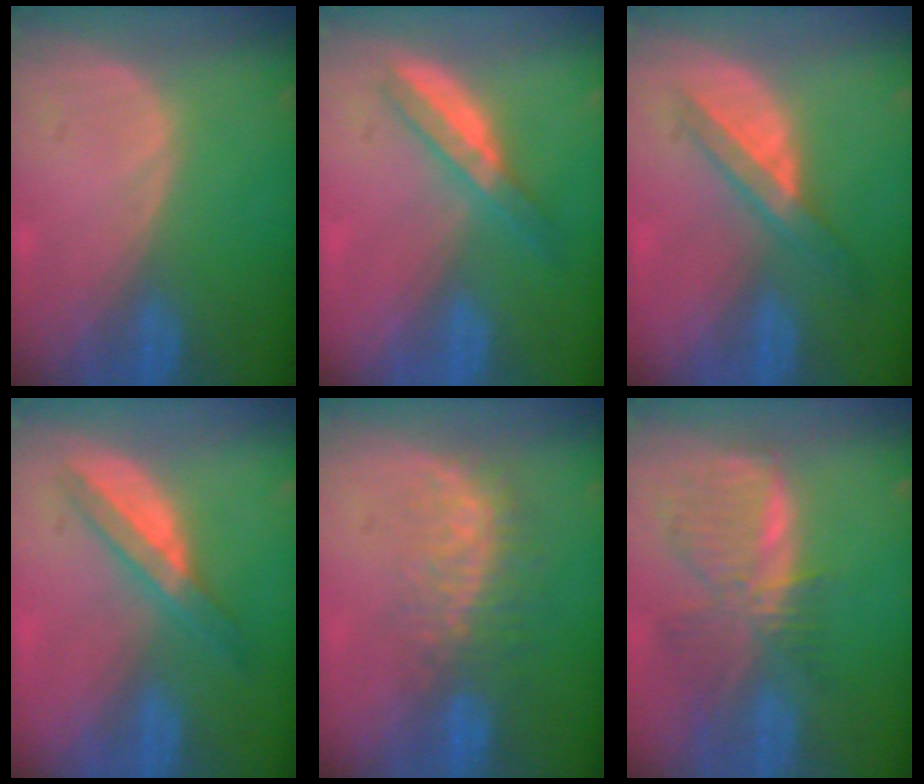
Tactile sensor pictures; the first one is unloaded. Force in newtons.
{"total": 5.5, "press": 4.8, "slide": 2.6}
{"total": 5.9, "press": 5.3, "slide": 2.6}
{"total": 5.8, "press": 5.2, "slide": 2.5}
{"total": 8.3, "press": 6.9, "slide": 4.5}
{"total": 8.4, "press": 7.4, "slide": 4.1}